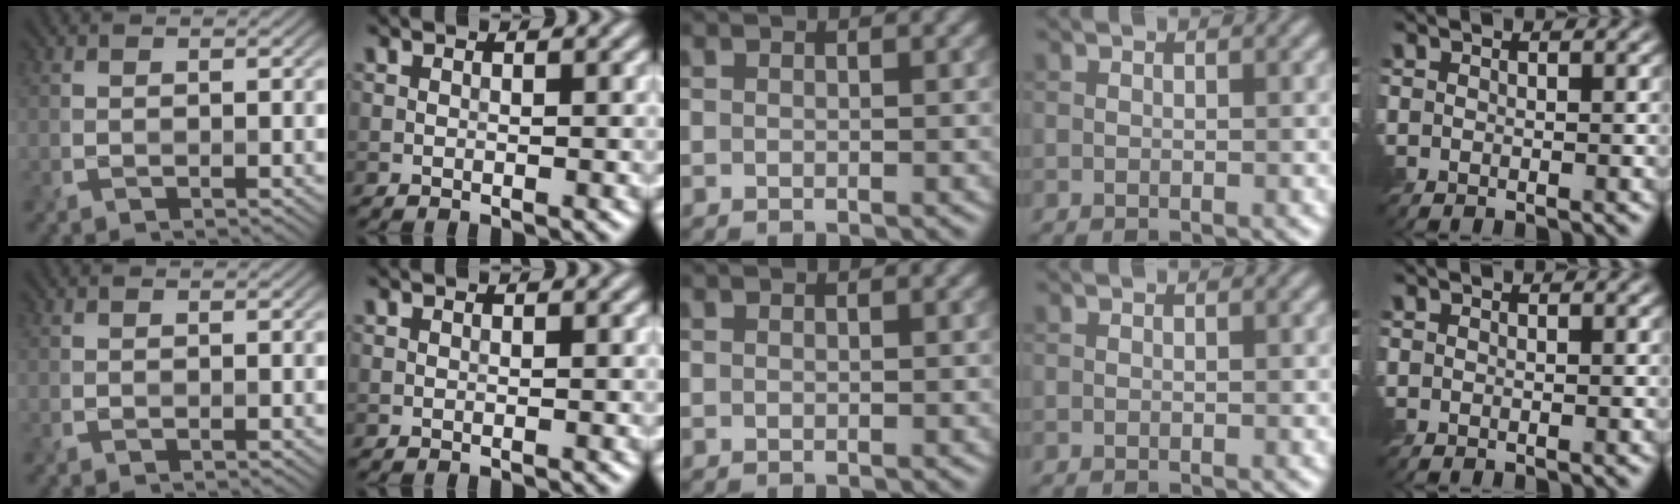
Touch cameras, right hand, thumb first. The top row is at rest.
{}